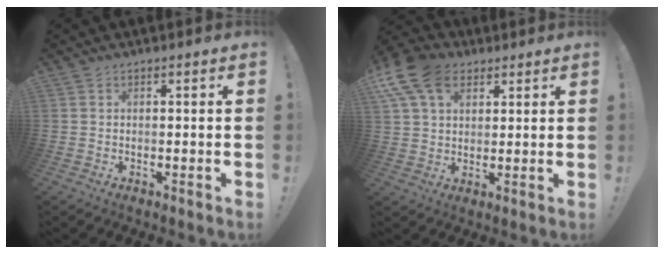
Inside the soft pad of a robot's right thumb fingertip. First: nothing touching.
{"total": 13.9, "force": [6.6, 9.2, 8.0], "torque": [-0.151, -0.022, 0.129]}